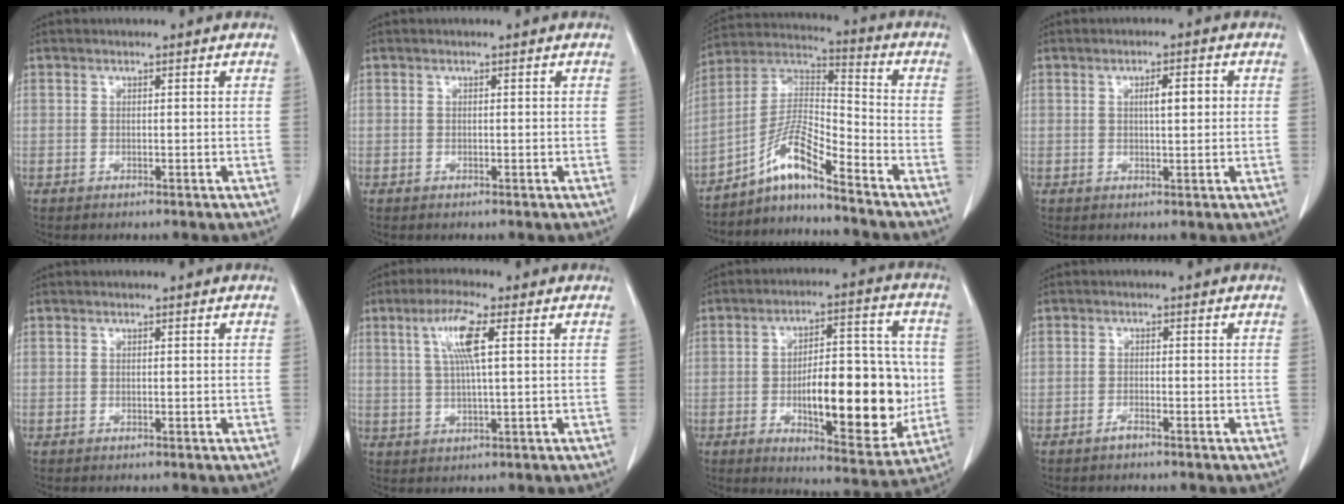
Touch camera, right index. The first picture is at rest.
{"total": 0.0}
{"total": 9.1, "force": [-6.8, 0.1, 6.1], "torque": [-0.125, 0.014, -0.124]}
{"total": 3.3, "force": [0.6, 0.7, 3.2], "torque": [-0.053, 0.005, 0.009]}
{"total": 0.0}
{"total": 7.0, "force": [2.3, 0.4, 6.5], "torque": [-0.132, 0.007, 0.046]}
{"total": 18.3, "force": [-2.3, 6.2, 17.1], "torque": [-0.247, 0.010, -0.025]}
{"total": 1.0, "force": [-0.9, 0.1, 0.5], "torque": [-0.009, 0.002, -0.013]}